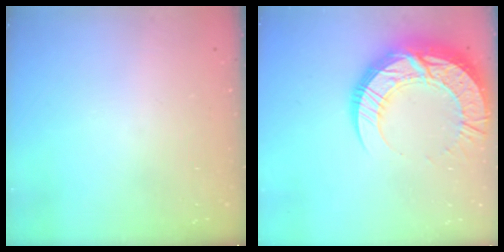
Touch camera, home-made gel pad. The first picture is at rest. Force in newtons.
{"total": 22.5, "press": 22.4, "slide": 1.8}